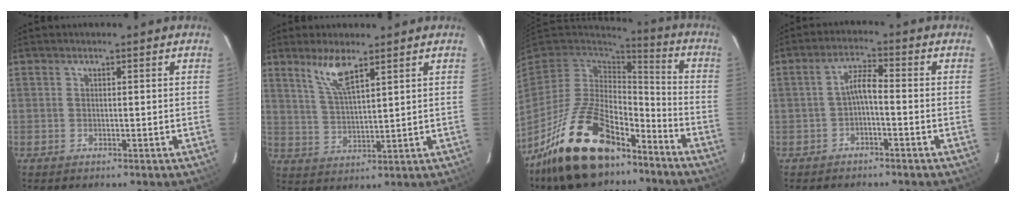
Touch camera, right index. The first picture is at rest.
{"total": 6.3, "force": [4.5, 1.2, 4.3], "torque": [-0.087, -0.003, 0.095]}
{"total": 21.5, "force": [-14.3, 9.9, 12.6], "torque": [-0.260, -0.011, -0.237]}
{"total": 3.2, "force": [-1.4, 0.6, 2.9], "torque": [-0.061, 0.011, -0.026]}